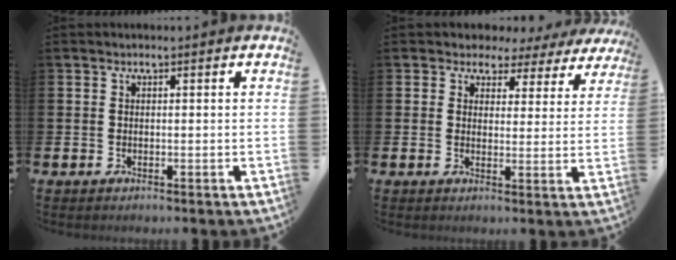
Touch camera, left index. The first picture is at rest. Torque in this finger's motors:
{"motor_torque": [0.80, -1.34, 0.62, 0.06]}